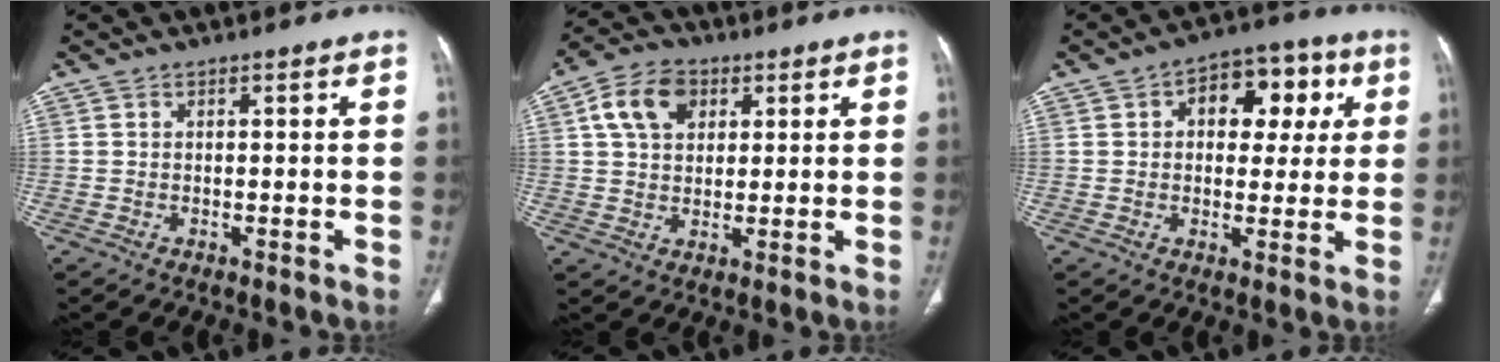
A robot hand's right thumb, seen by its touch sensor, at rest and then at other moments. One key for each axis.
{"total": 9.0, "fx": 3.2, "fy": 6.4, "fz": 5.6, "tx": -0.085, "ty": 0.004, "tz": 0.050}
{"total": 11.8, "fx": 3.3, "fy": 7.6, "fz": 8.4, "tx": -0.062, "ty": 0.016, "tz": 0.041}